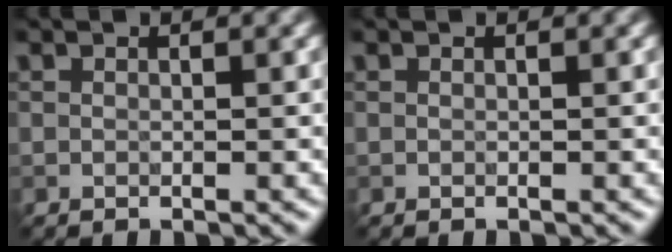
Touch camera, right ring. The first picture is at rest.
{"total": 0.0}